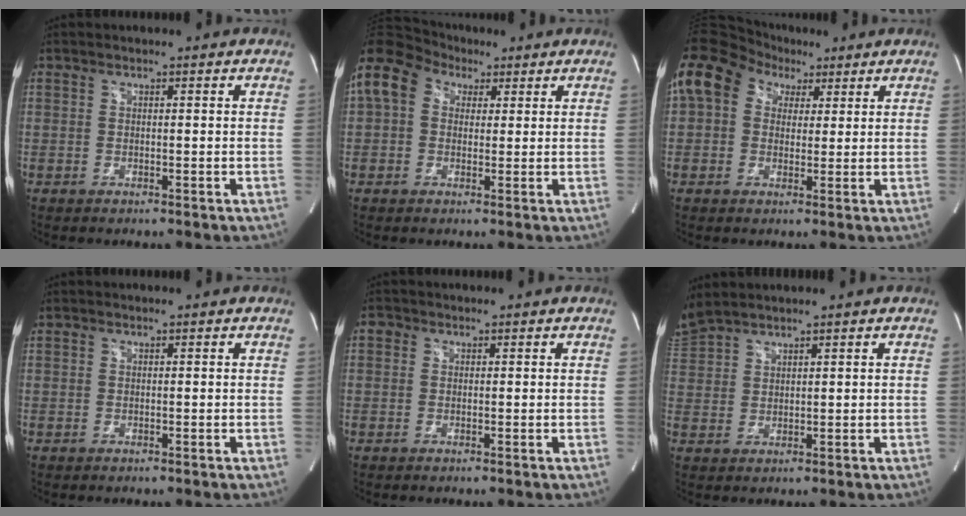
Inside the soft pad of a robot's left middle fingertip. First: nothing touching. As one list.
[{"total": 9.1, "force": [3.7, 6.6, 5.0], "torque": [-0.115, 0.056, 0.066]}, {"total": 10.5, "force": [4.2, 7.9, 5.4], "torque": [-0.116, 0.056, 0.072]}, {"total": 0.0}, {"total": 0.9, "force": [0.3, 0.8, 0.2], "torque": [0.004, 0.002, 0.003]}, {"total": 4.8, "force": [4.7, 0.0, 1.2], "torque": [-0.045, 0.021, 0.105]}]